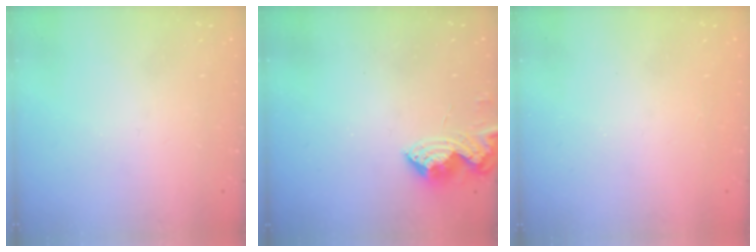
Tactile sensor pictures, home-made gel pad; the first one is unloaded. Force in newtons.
{"total": 7.1, "press": 7.1, "slide": 0.7}
{"total": 1.2, "press": 1.0, "slide": 0.6}